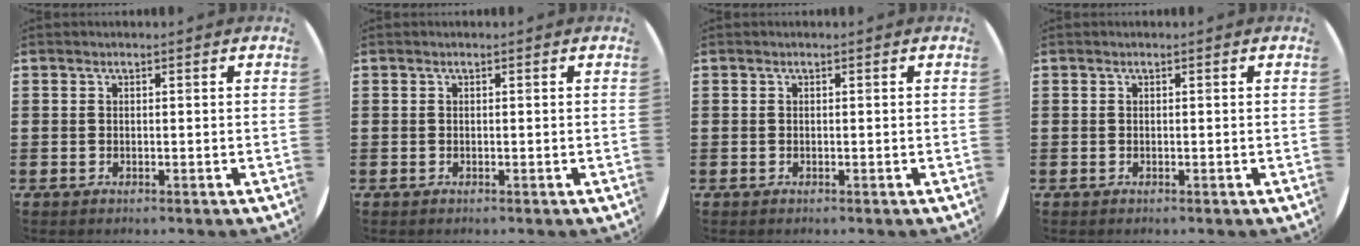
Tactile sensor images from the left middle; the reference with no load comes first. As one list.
[{"total": 0.0}, {"total": 0.0}, {"total": 0.0}]